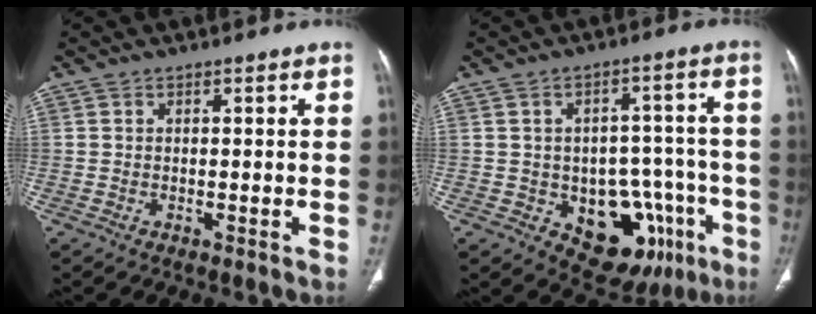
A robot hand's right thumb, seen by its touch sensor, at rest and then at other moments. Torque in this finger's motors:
{"motor_torque": [1.45, 0.78, 0.48, -0.82, 0.04]}